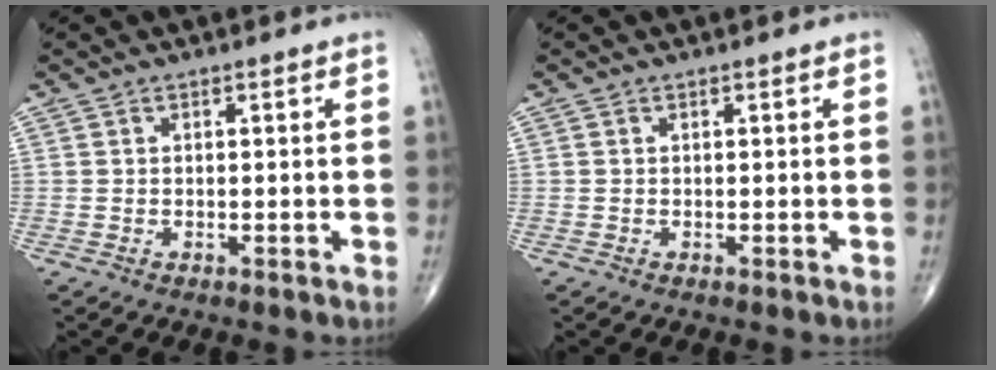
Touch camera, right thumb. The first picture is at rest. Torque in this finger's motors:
{"motor_torque": [-0.48, 0.32, 0.04, 0.07, -0.03]}